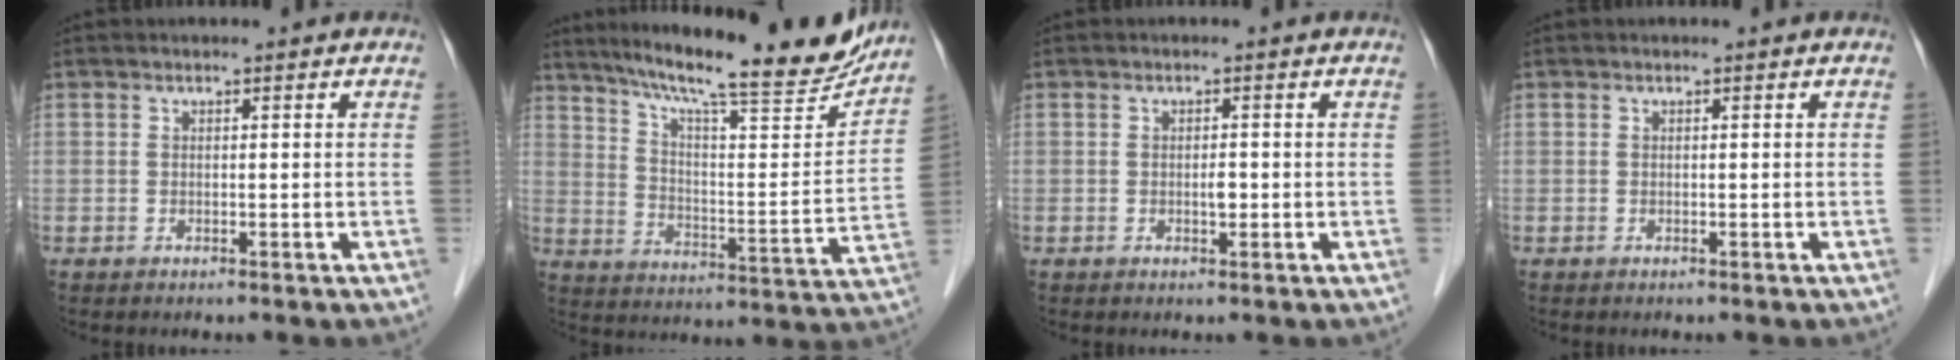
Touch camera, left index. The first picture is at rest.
{"total": 22.6, "force": [19.6, 2.4, 11.1], "torque": [-0.178, -0.025, 0.276]}
{"total": 1.1, "force": [-0.2, 0.5, 1.0], "torque": [-0.018, 0.001, -0.003]}
{"total": 0.0}